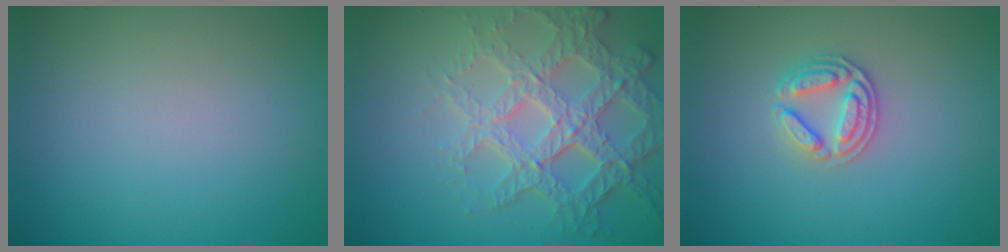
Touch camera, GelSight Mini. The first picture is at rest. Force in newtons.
{"total": 7.0, "press": 5.1, "slide": 4.8}
{"total": 2.6, "press": 2.5, "slide": 0.6}